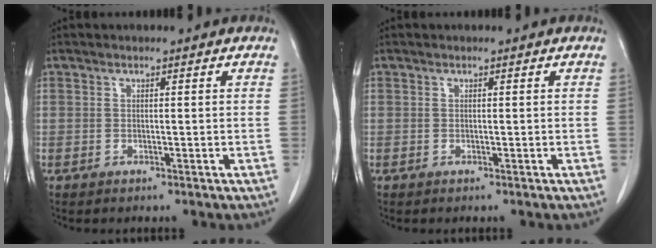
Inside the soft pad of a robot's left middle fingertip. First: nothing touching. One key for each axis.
{"total": 0.0}